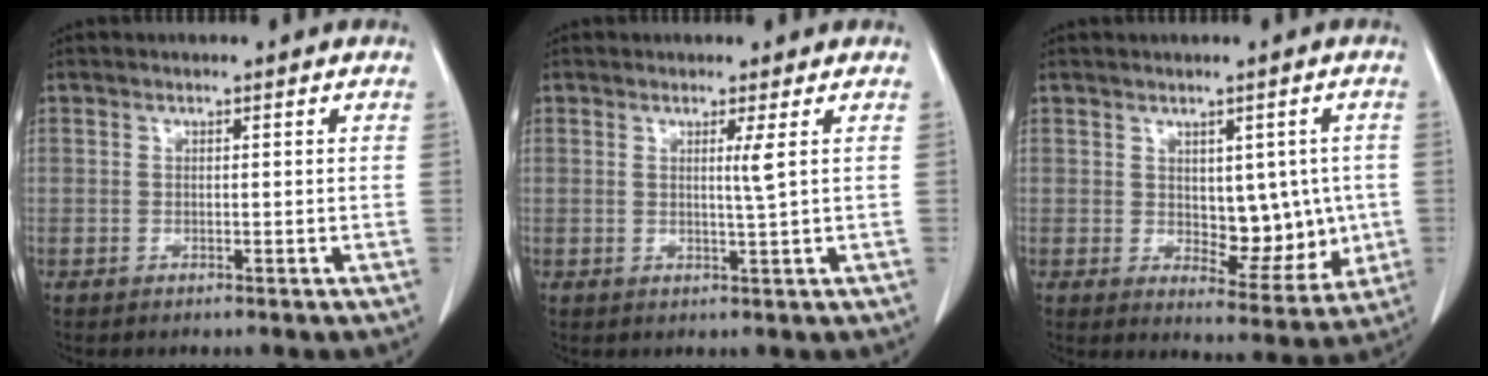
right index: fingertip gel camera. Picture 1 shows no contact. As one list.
[{"total": 2.0, "force": [0.7, -0.7, 1.7], "torque": [-0.034, -0.009, 0.014]}, {"total": 8.1, "force": [0.2, 4.5, 6.7], "torque": [-0.069, 0.001, 0.021]}]